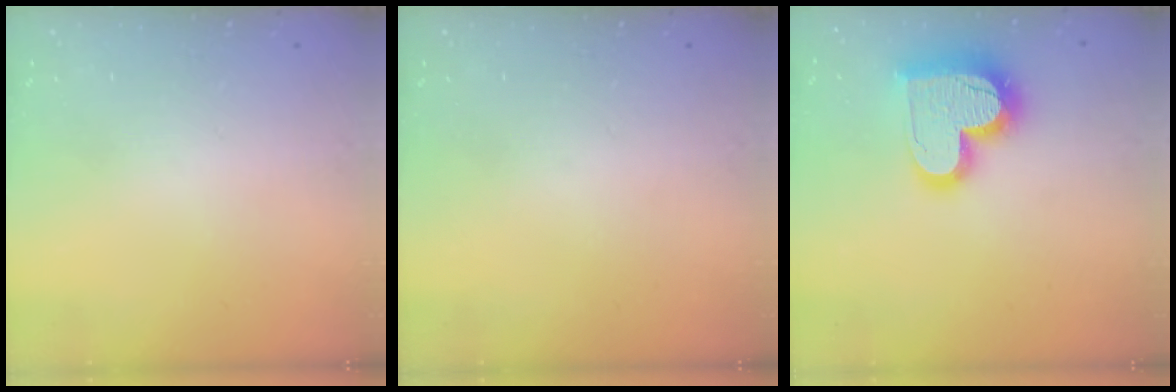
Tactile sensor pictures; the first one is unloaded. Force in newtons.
{"total": 0.0}
{"total": 19.4, "press": 19.3, "slide": 1.5}